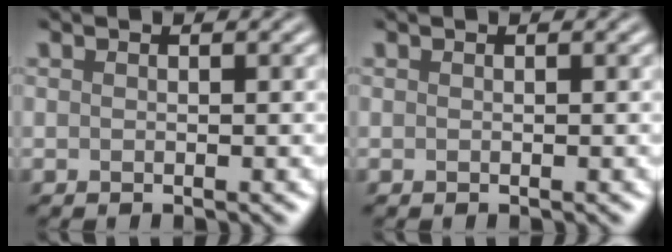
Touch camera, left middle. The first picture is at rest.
{"total": 0.0}